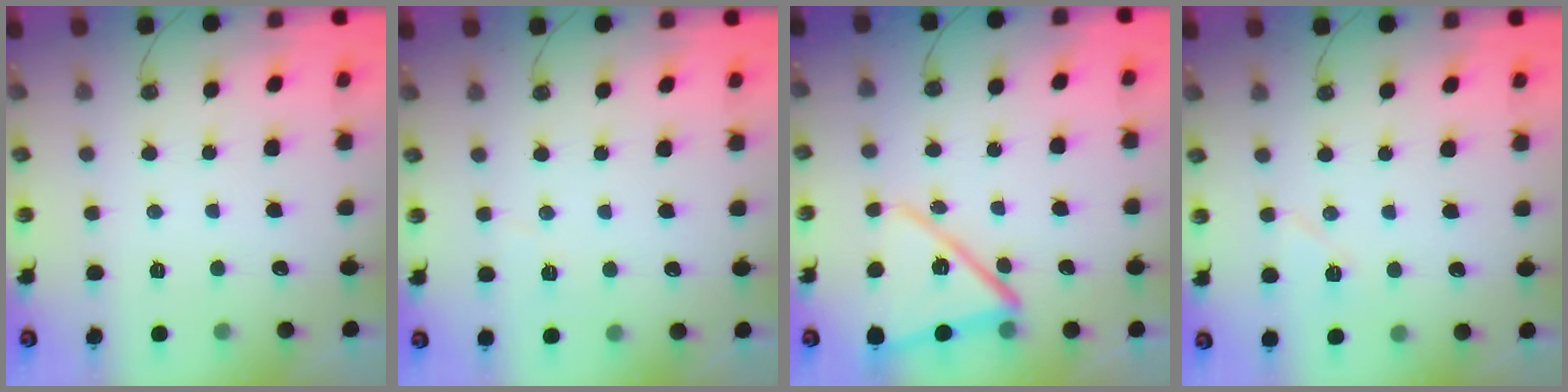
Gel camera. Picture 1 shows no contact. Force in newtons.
{"total": 5.0, "press": 4.9, "slide": 1.2}
{"total": 15.0, "press": 14.9, "slide": 1.5}
{"total": 6.0, "press": 6.0, "slide": 0.4}